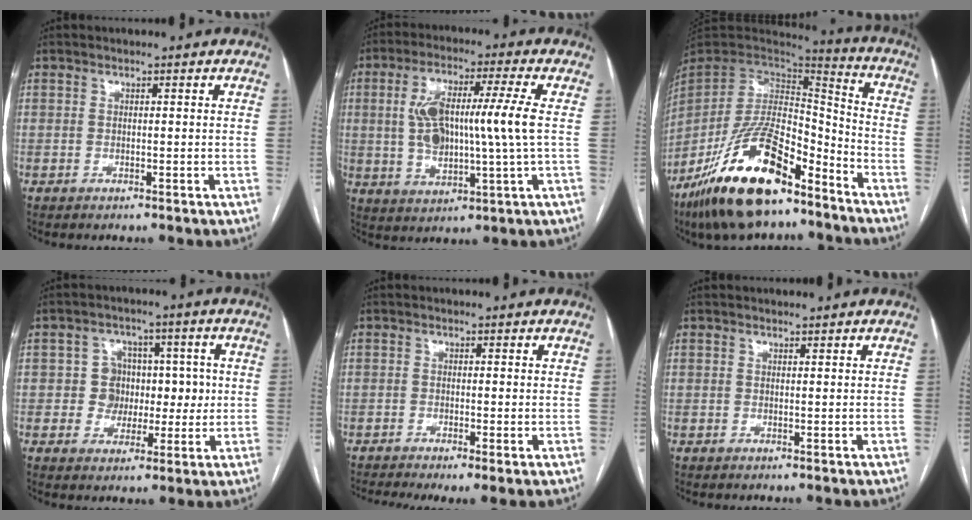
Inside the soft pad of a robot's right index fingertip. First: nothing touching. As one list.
[{"total": 12.8, "force": [1.1, 1.3, 12.6], "torque": [-0.242, 0.014, 0.020]}, {"total": 22.8, "force": [-14.5, 7.6, 15.9], "torque": [-0.313, -0.013, -0.254]}, {"total": 6.6, "force": [0.4, 6.3, 2.0], "torque": [-0.010, 0.029, 0.009]}, {"total": 5.2, "force": [-3.2, 0.8, 4.0], "torque": [-0.062, -0.010, -0.053]}, {"total": 0.6, "force": [0.6, 0.0, 0.1], "torque": [-0.007, 0.002, 0.011]}]